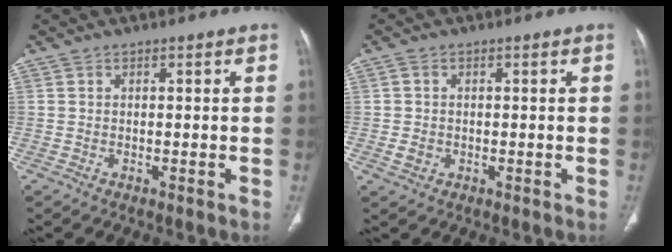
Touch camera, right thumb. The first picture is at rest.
{"total": 2.6, "force": [-0.4, 2.2, 1.3], "torque": [-0.023, 0.003, -0.003]}